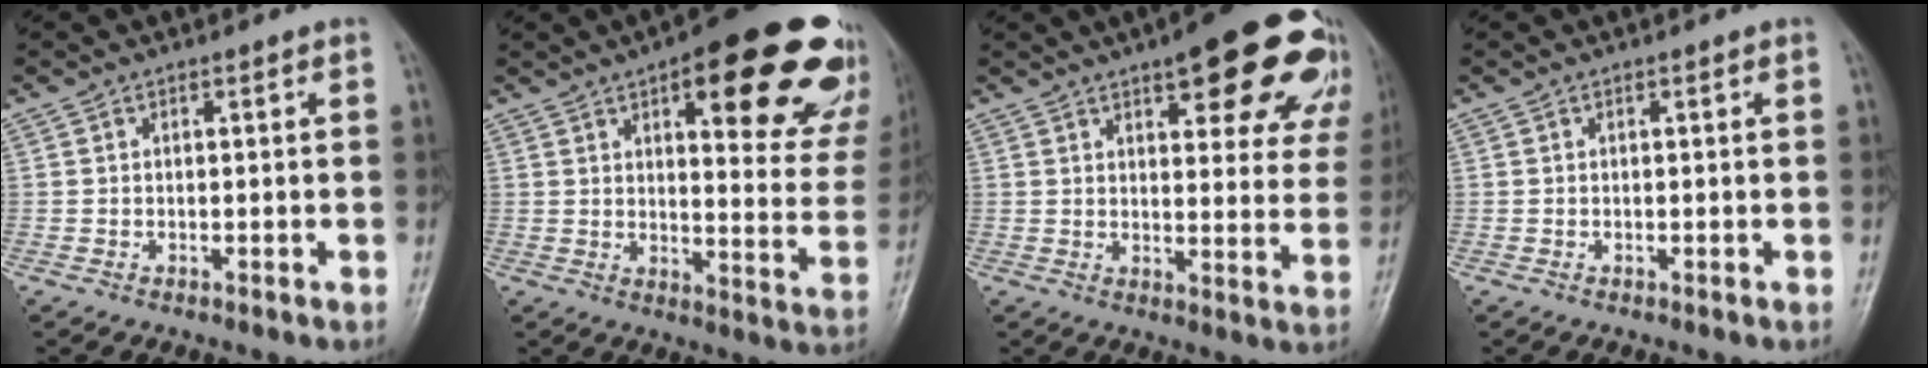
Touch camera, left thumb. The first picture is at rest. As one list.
[{"total": 26.0, "force": [14.4, 8.9, 19.7], "torque": [-0.206, -0.047, 0.180]}, {"total": 20.2, "force": [11.5, 7.1, 15.0], "torque": [-0.149, -0.028, 0.134]}, {"total": 0.0}]